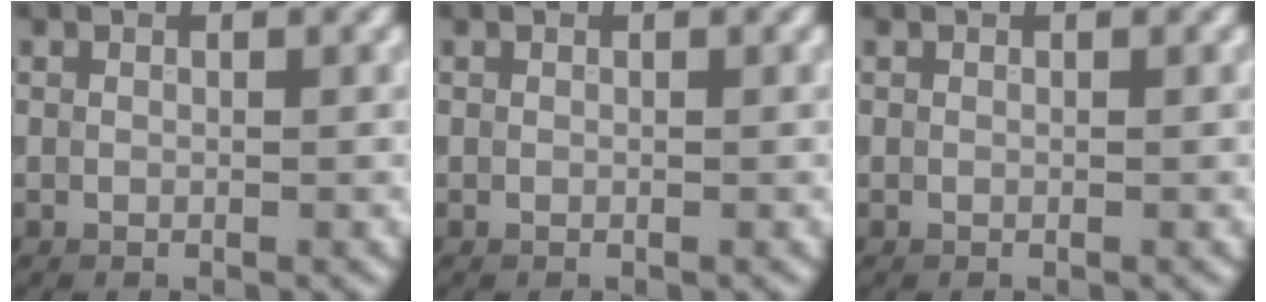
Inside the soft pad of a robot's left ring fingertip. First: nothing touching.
{"total": 0.0}
{"total": 0.0}